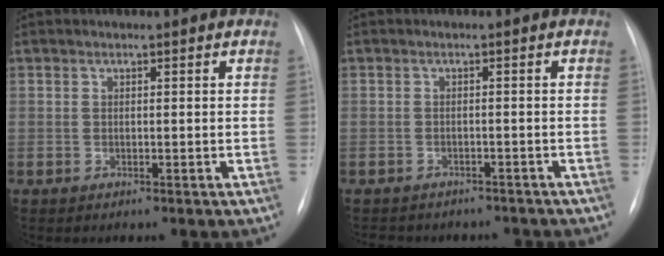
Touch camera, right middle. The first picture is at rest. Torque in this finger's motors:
{"motor_torque": [0.10, -0.18, 0.04, 0.01]}